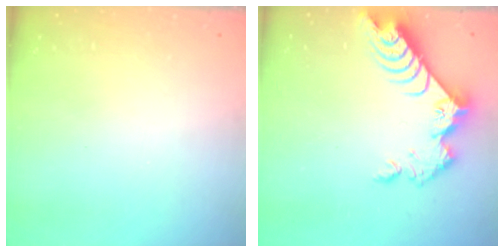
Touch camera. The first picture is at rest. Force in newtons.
{"total": 9.6, "press": 9.5, "slide": 0.9}